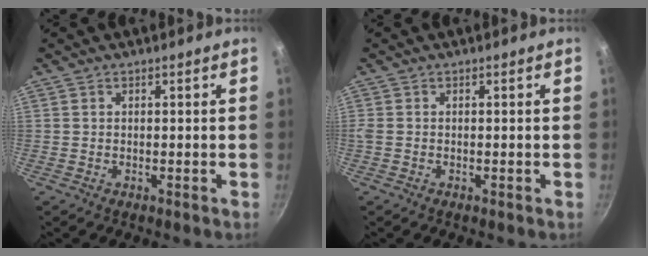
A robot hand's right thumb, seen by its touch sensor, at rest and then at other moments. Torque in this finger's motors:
{"motor_torque": [-0.11, 0.33, 0.26, 0.15, 0.03]}